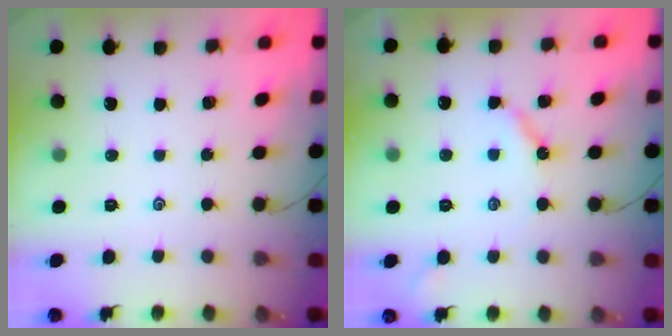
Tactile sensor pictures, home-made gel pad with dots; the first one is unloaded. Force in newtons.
{"total": 4.8, "press": 4.8, "slide": 0.7}